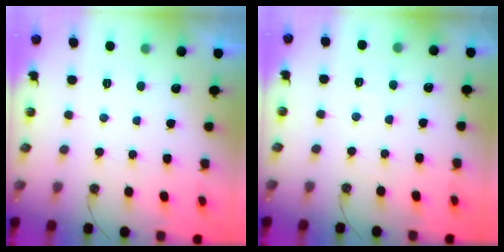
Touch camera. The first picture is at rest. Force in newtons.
{"total": 2.7, "press": 2.6, "slide": 0.5}